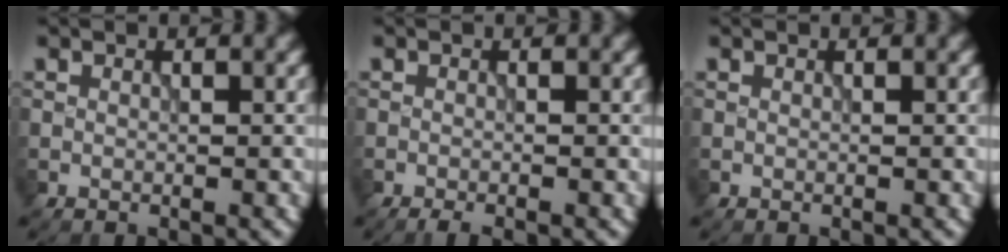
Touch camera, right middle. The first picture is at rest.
{"total": 1.3, "force": [-1.1, 0.2, 0.7], "torque": [-0.009, -0.002, -0.019]}
{"total": 0.0}